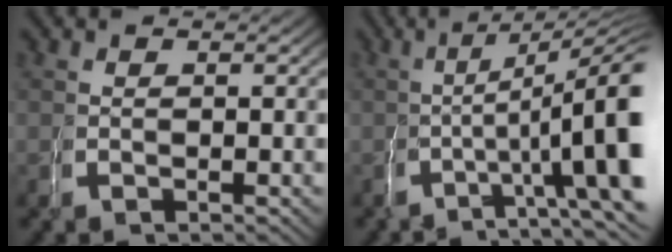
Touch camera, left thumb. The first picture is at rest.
{"total": 10.9, "force": [0.7, 5.5, 9.3], "torque": [-0.129, -0.011, 0.011]}